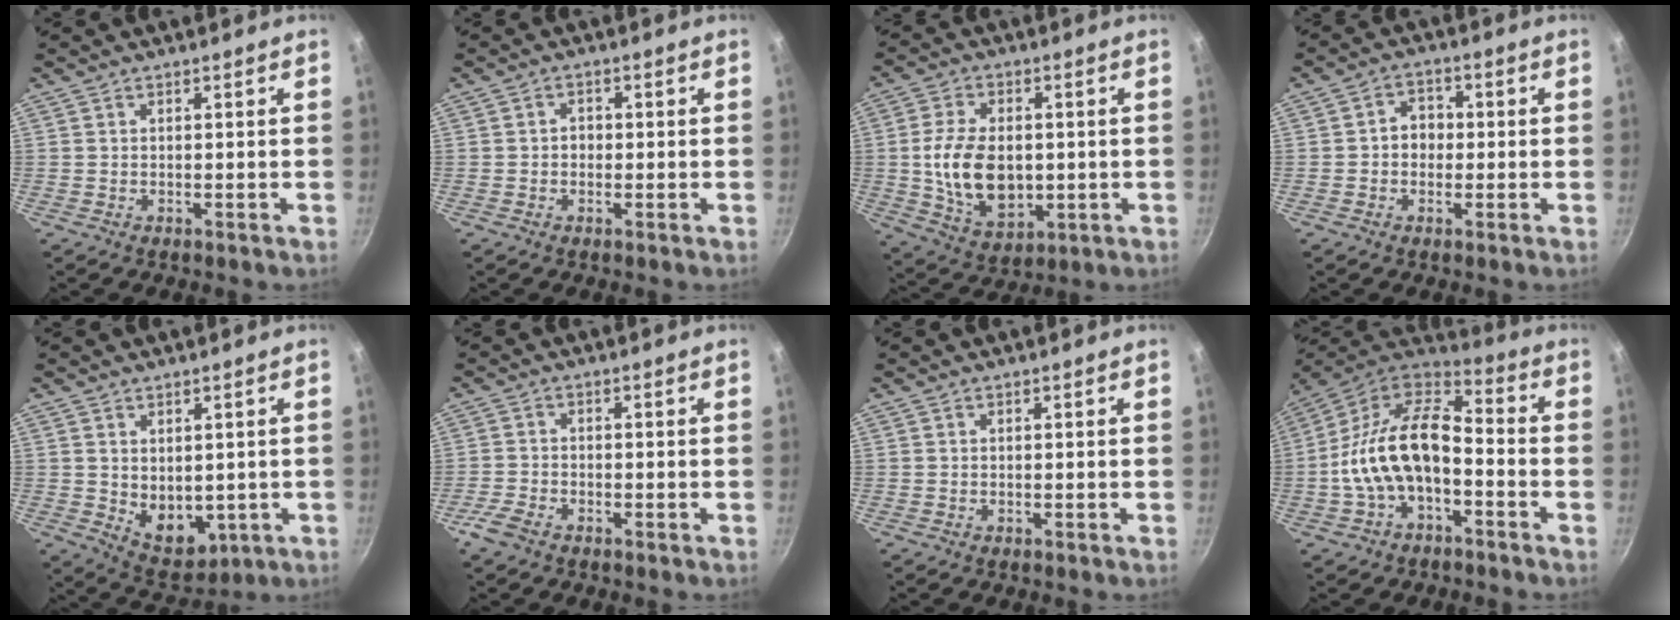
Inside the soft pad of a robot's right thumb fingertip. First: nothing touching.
{"total": 1.8, "force": [-0.3, 1.6, 0.9], "torque": [-0.006, 0.006, -0.007]}
{"total": 14.1, "force": [-0.3, 9.2, 10.7], "torque": [-0.173, -0.007, 0.004]}
{"total": 4.6, "force": [-0.3, 3.9, 2.4], "torque": [-0.006, 0.012, -0.011]}
{"total": 8.1, "force": [0.3, 5.7, 5.8], "torque": [-0.061, -0.021, 0.027]}
{"total": 3.8, "force": [-2.7, 1.8, 1.9], "torque": [-0.052, 0.015, -0.059]}
{"total": 0.0}
{"total": 17.4, "force": [-4.0, 9.9, 13.8], "torque": [-0.243, 0.056, -0.084]}